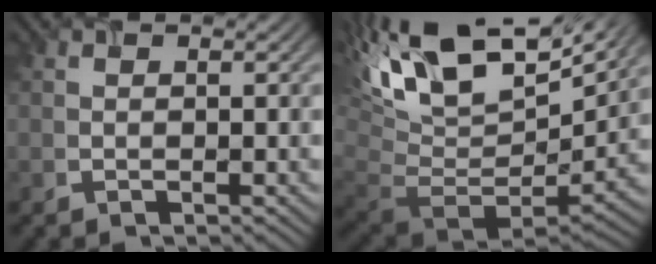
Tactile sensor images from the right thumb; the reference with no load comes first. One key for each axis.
{"total": 16.4, "fx": 5.9, "fy": 8.6, "fz": 12.6, "tx": -0.250, "ty": -0.004, "tz": 0.130}